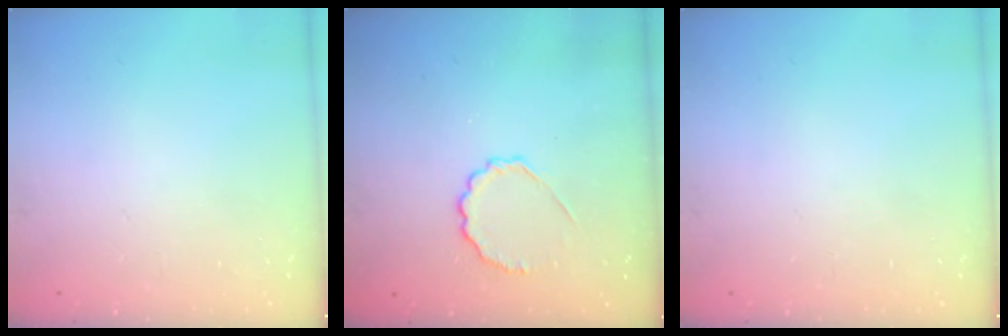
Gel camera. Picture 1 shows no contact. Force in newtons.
{"total": 5.1, "press": 4.8, "slide": 1.8}
{"total": 0.0}